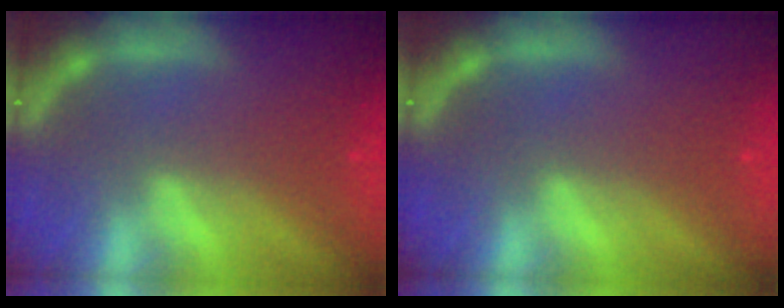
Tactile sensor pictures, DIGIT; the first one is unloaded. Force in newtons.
{"total": 0.0}